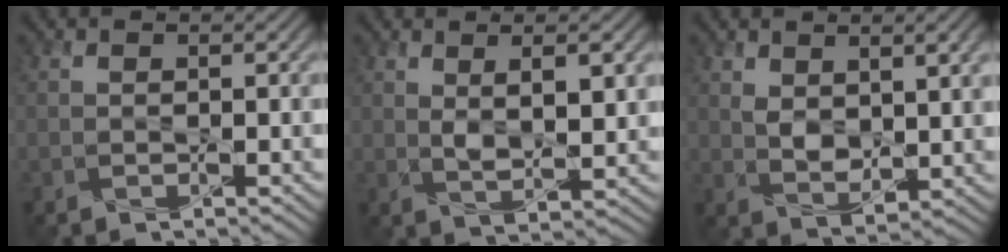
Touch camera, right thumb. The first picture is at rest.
{"total": 5.4, "force": [1.7, 2.1, 4.7], "torque": [-0.087, -0.005, 0.036]}
{"total": 6.2, "force": [2.4, 2.9, 4.9], "torque": [-0.098, -0.006, 0.047]}